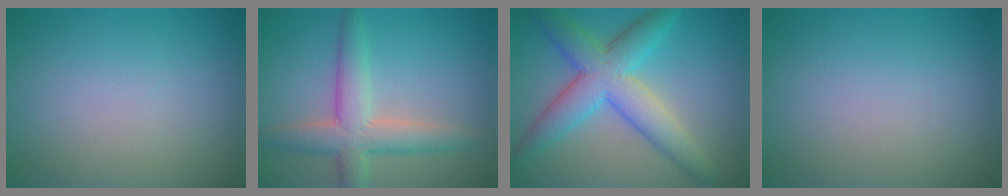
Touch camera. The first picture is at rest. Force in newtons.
{"total": 4.9, "press": 4.9, "slide": 0.4}
{"total": 7.3, "press": 7.3, "slide": 0.2}
{"total": 0.0}